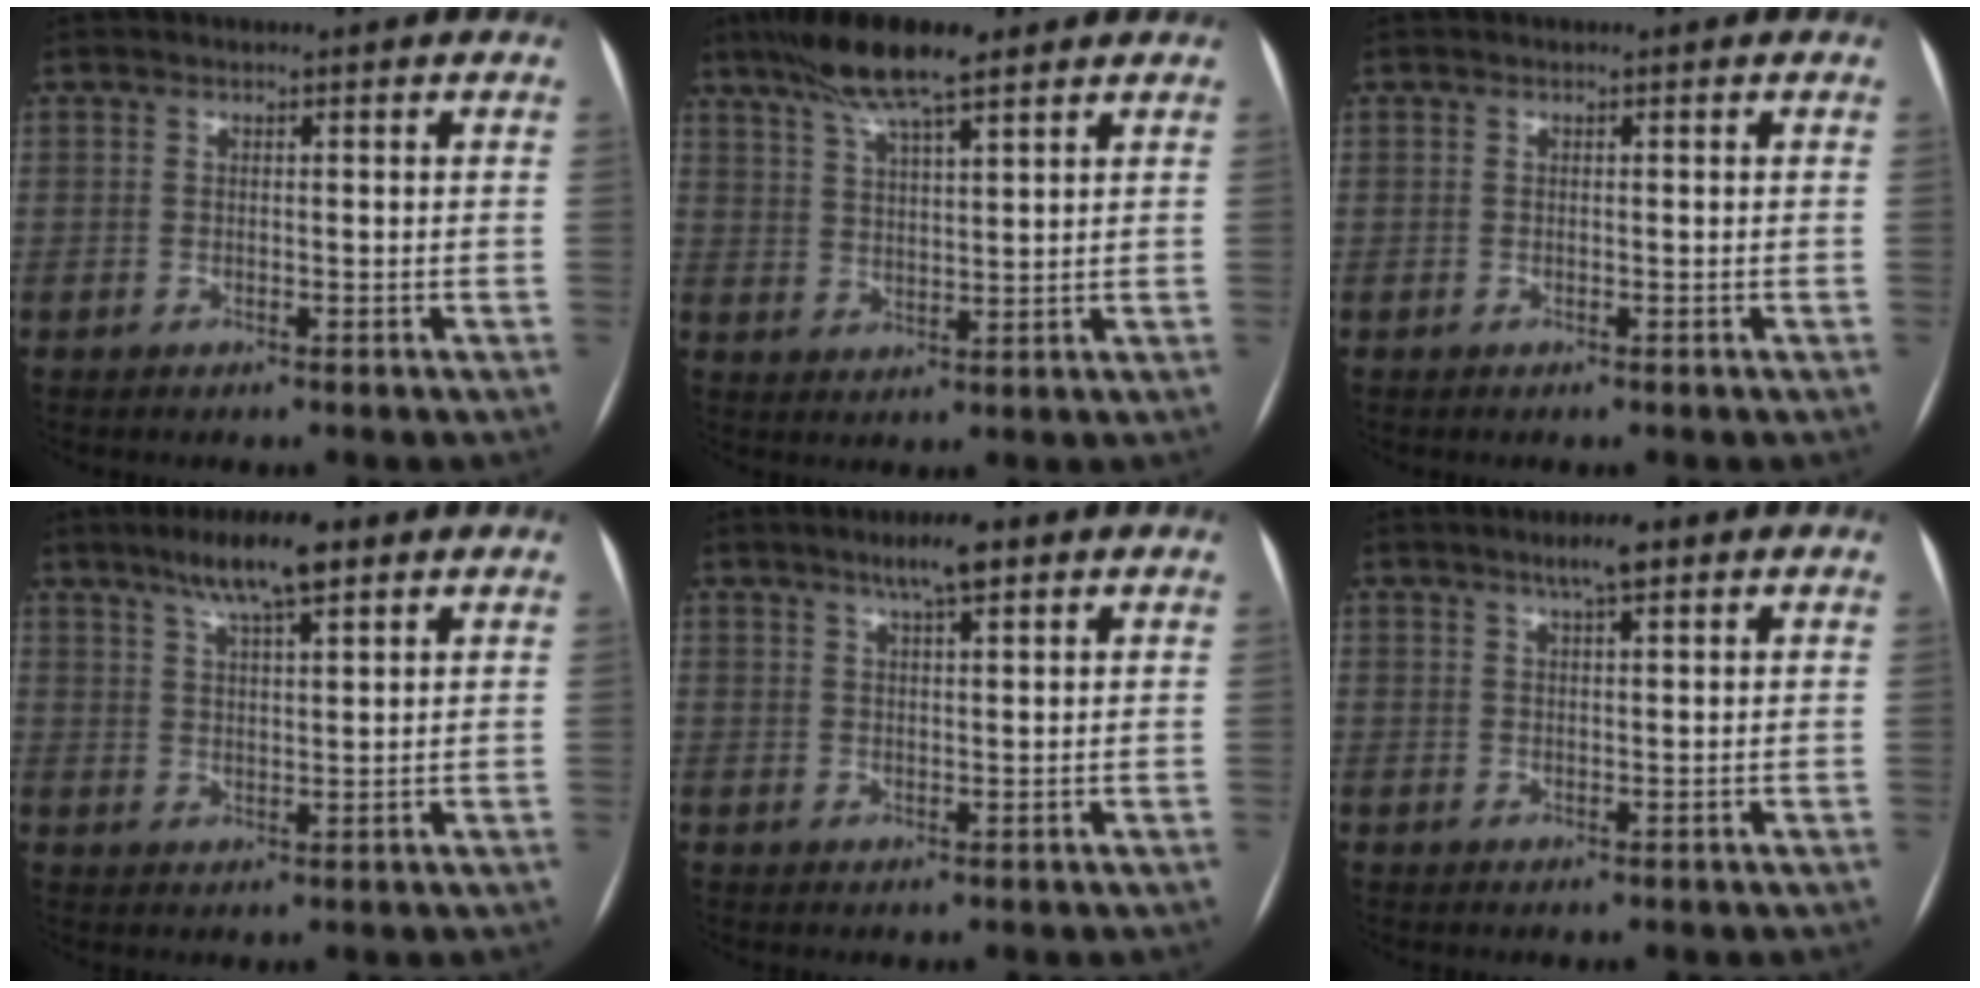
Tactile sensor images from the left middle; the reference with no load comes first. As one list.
[{"total": 10.1, "force": [7.2, 1.5, 6.9], "torque": [-0.129, 0.016, 0.126]}, {"total": 0.0}, {"total": 7.8, "force": [5.2, 1.2, 5.7], "torque": [-0.105, 0.012, 0.088]}, {"total": 4.3, "force": [2.8, 0.5, 3.2], "torque": [-0.060, 0.007, 0.046]}, {"total": 3.3, "force": [2.1, 0.4, 2.5], "torque": [-0.048, 0.006, 0.036]}]